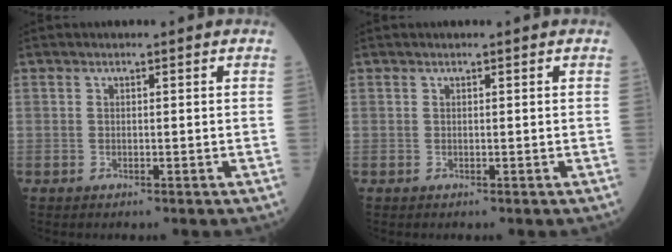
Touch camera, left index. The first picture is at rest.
{"total": 0.0}